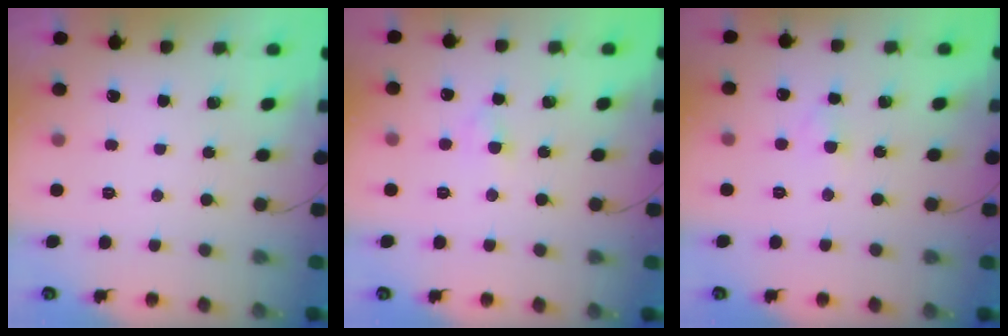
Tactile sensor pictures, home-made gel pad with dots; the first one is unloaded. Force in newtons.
{"total": 2.9, "press": 2.7, "slide": 1.2}
{"total": 2.1, "press": 1.9, "slide": 0.9}